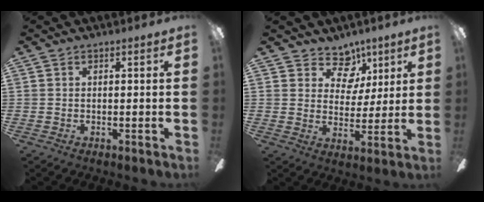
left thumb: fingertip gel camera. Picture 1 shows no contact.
{"total": 10.3, "force": [5.7, 7.4, 4.3], "torque": [-0.054, -0.028, 0.105]}